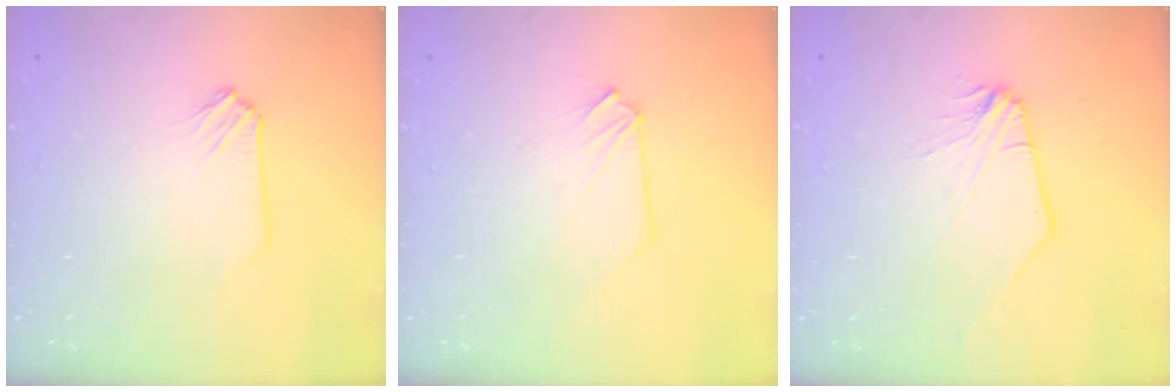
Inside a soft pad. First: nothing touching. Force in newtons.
{"total": 0.0}
{"total": 0.0}